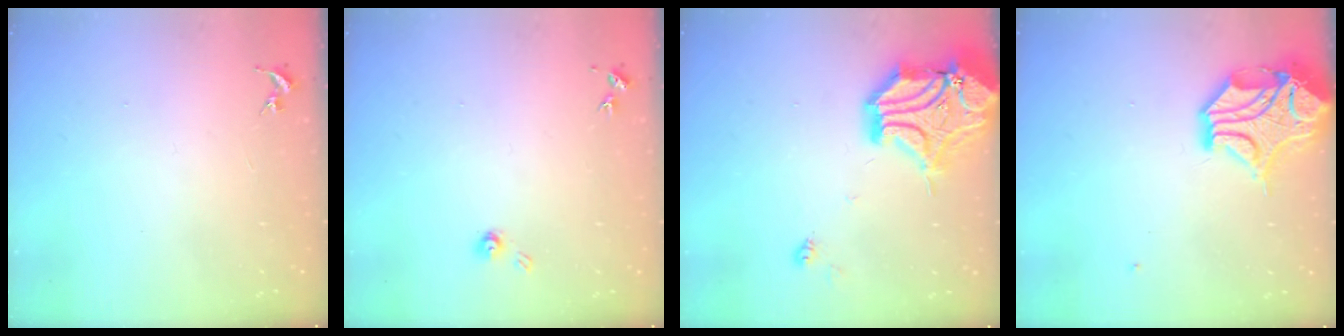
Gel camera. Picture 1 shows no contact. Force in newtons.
{"total": 4.0, "press": 4.0, "slide": 0.4}
{"total": 20.7, "press": 20.5, "slide": 3.1}
{"total": 15.0, "press": 14.8, "slide": 2.2}